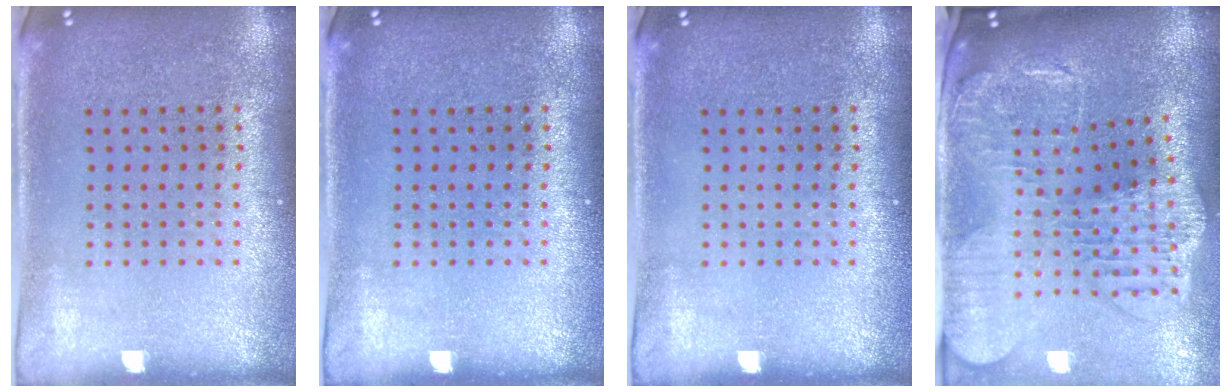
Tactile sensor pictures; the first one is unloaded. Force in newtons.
{"total": 0.0}
{"total": 0.0}
{"total": 3.0, "press": 2.5, "slide": 1.7}